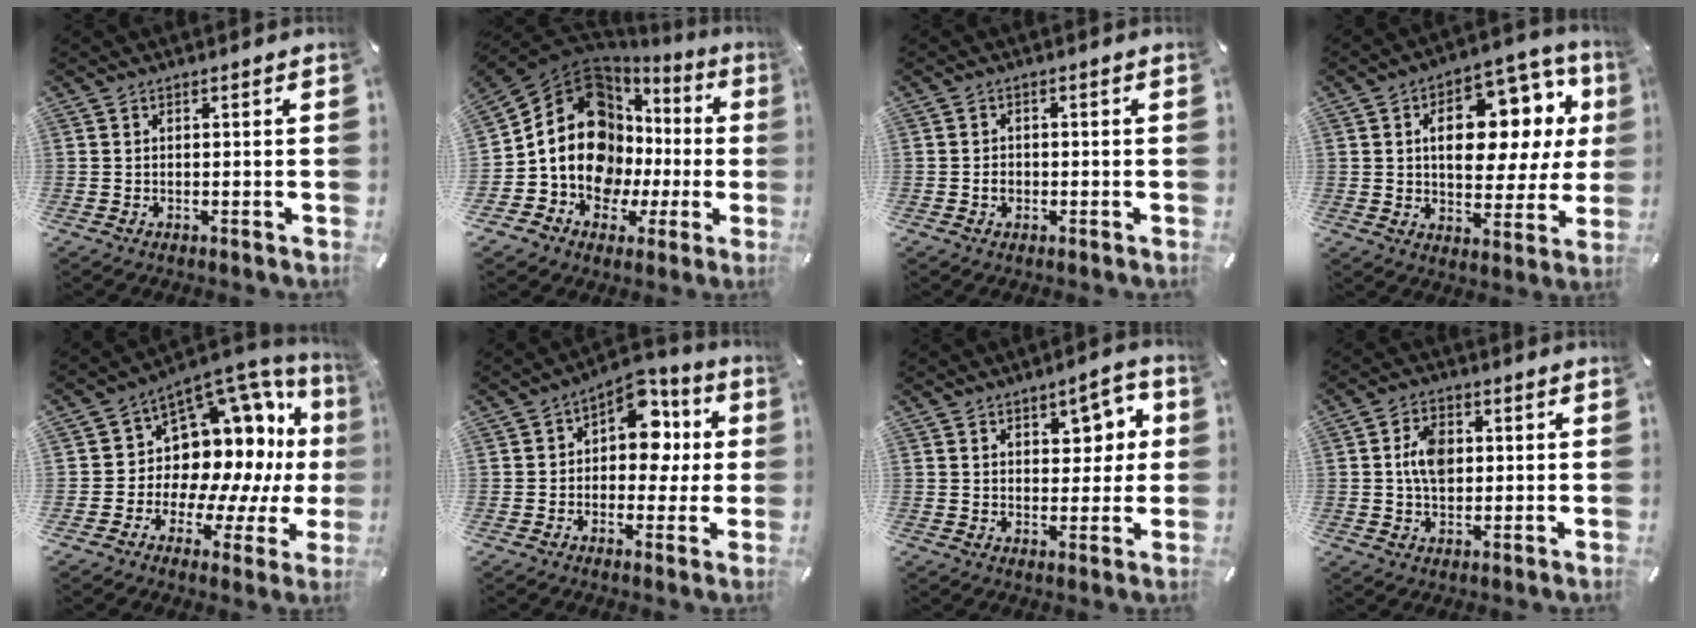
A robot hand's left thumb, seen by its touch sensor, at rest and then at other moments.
{"total": 17.3, "force": [2.6, 14.0, 9.9], "torque": [-0.195, -0.039, 0.049]}
{"total": 2.3, "force": [-0.6, 1.8, 1.3], "torque": [-0.025, 0.006, -0.012]}
{"total": 17.1, "force": [5.4, 10.3, 12.5], "torque": [-0.169, -0.029, 0.089]}
{"total": 12.8, "force": [4.7, 10.4, 5.7], "torque": [-0.058, -0.092, 0.097]}
{"total": 11.6, "force": [3.1, 8.1, 7.7], "torque": [-0.101, -0.020, 0.054]}
{"total": 7.1, "force": [2.9, 4.7, 4.3], "torque": [-0.043, -0.014, 0.041]}
{"total": 7.3, "force": [0.7, 5.3, 5.0], "torque": [-0.098, 0.004, 0.009]}